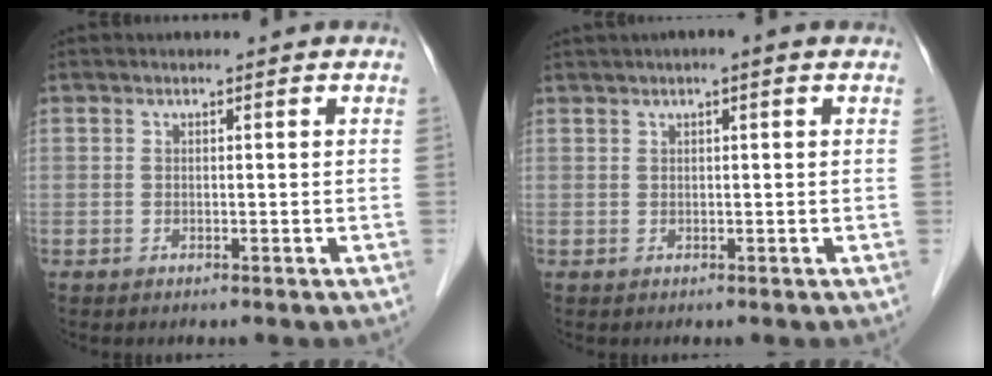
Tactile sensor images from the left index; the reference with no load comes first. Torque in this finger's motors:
{"motor_torque": [0.69, -0.95, 0.05, 0.11]}